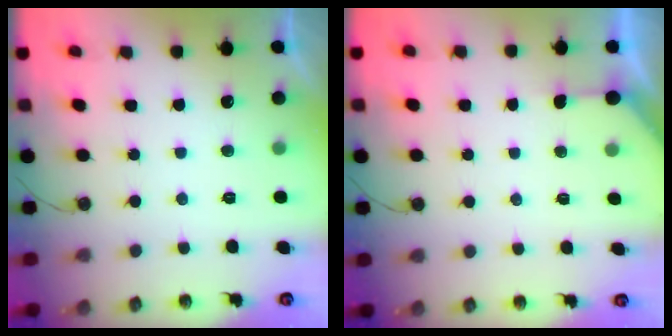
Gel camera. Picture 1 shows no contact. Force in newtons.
{"total": 2.7, "press": 2.7, "slide": 0.3}